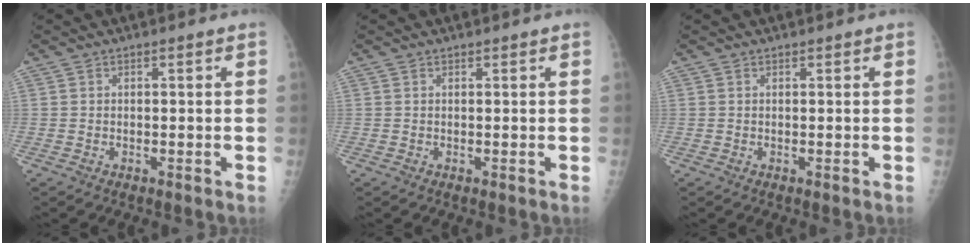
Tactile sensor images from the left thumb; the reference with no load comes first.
{"total": 0.0}
{"total": 0.0}